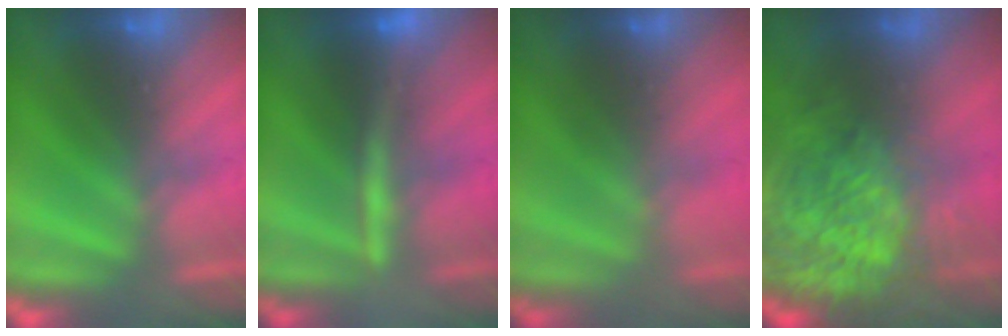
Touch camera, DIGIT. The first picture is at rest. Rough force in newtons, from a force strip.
{"total": 2.8}
{"total": 1.6}
{"total": 9.1}